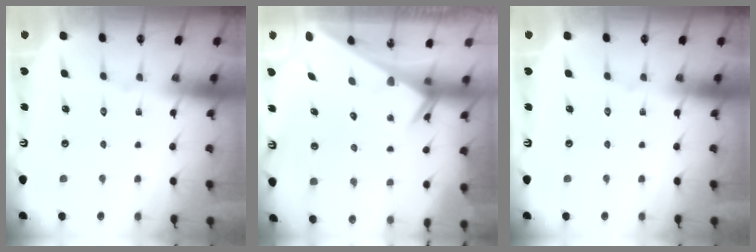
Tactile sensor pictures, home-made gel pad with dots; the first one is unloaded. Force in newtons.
{"total": 2.7, "press": 2.7, "slide": 0.1}
{"total": 0.0}